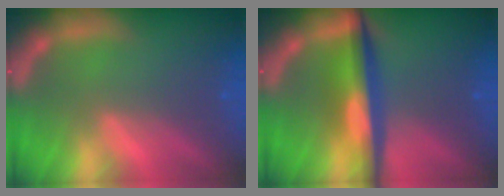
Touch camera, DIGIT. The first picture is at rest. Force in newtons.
{"total": 6.6}